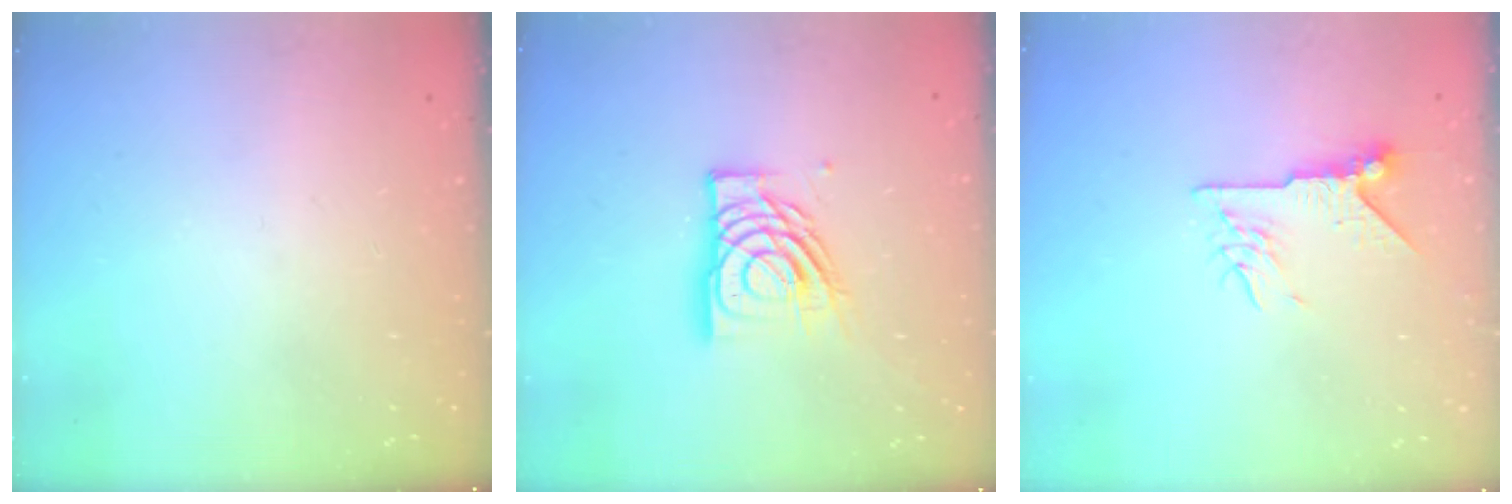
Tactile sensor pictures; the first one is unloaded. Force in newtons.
{"total": 13.8, "press": 13.7, "slide": 1.6}
{"total": 8.1, "press": 8.1, "slide": 0.8}